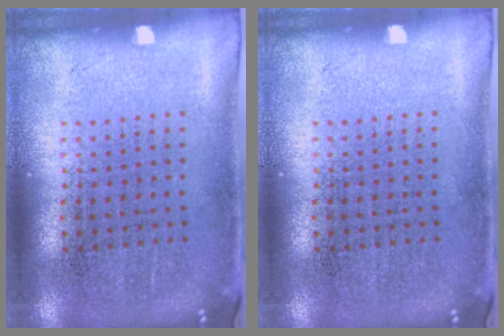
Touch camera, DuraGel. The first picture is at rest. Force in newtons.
{"total": 0.0}